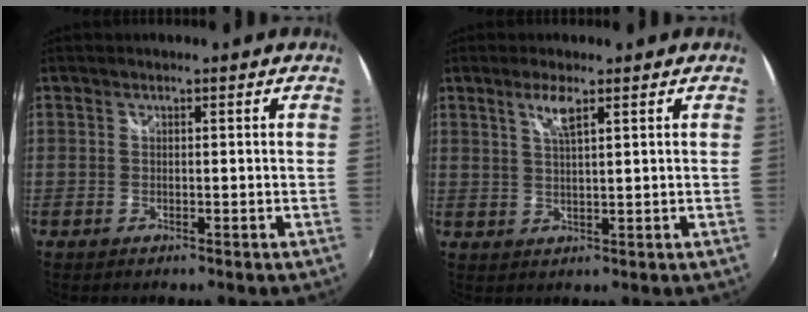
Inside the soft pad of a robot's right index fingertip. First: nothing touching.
{"total": 3.5, "force": [2.1, 0.3, 2.8], "torque": [-0.054, 0.000, 0.041]}